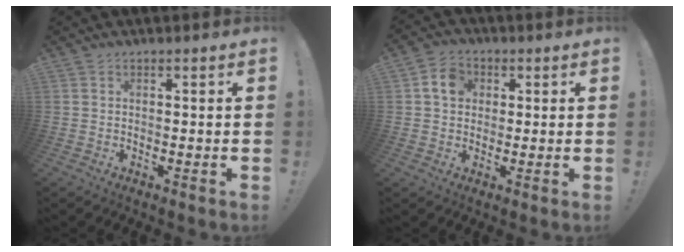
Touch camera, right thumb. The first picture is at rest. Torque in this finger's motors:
{"motor_torque": [0.05, 0.19, 0.63, -0.16, -0.01]}